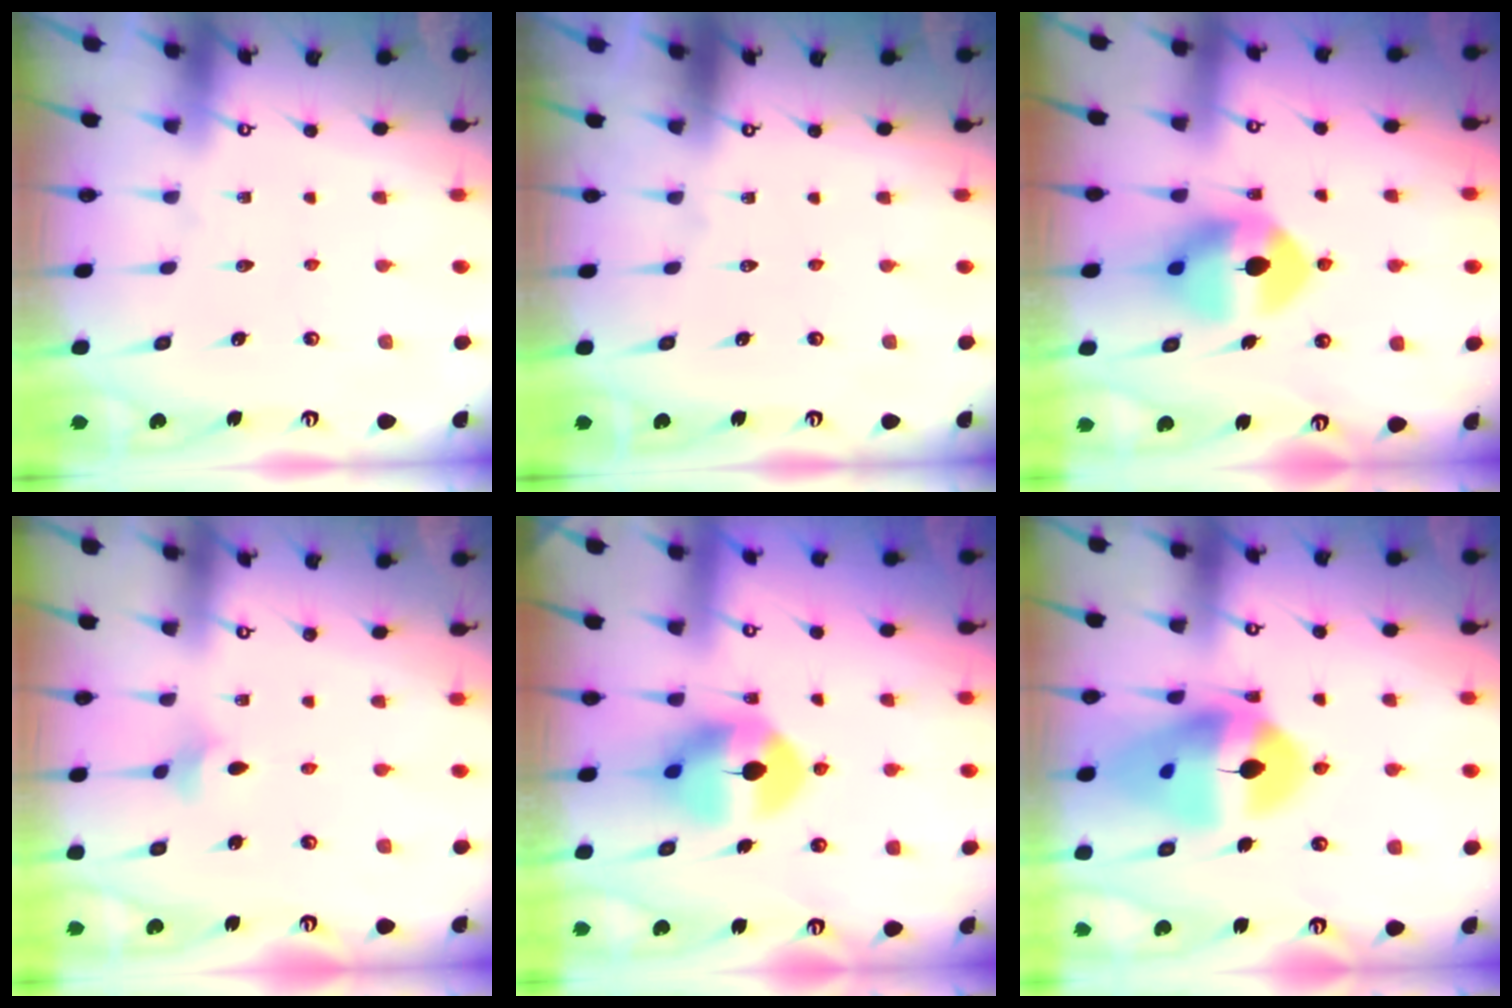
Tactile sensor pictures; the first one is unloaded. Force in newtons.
{"total": 0.0}
{"total": 10.7, "press": 10.5, "slide": 1.7}
{"total": 3.4, "press": 3.3, "slide": 0.8}
{"total": 9.4, "press": 9.4, "slide": 0.7}
{"total": 16.8, "press": 16.7, "slide": 1.6}